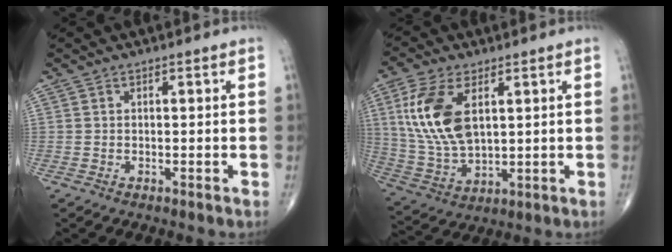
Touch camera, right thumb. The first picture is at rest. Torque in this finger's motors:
{"motor_torque": [-0.08, 1.02, 0.77, 0.46, 0.16]}